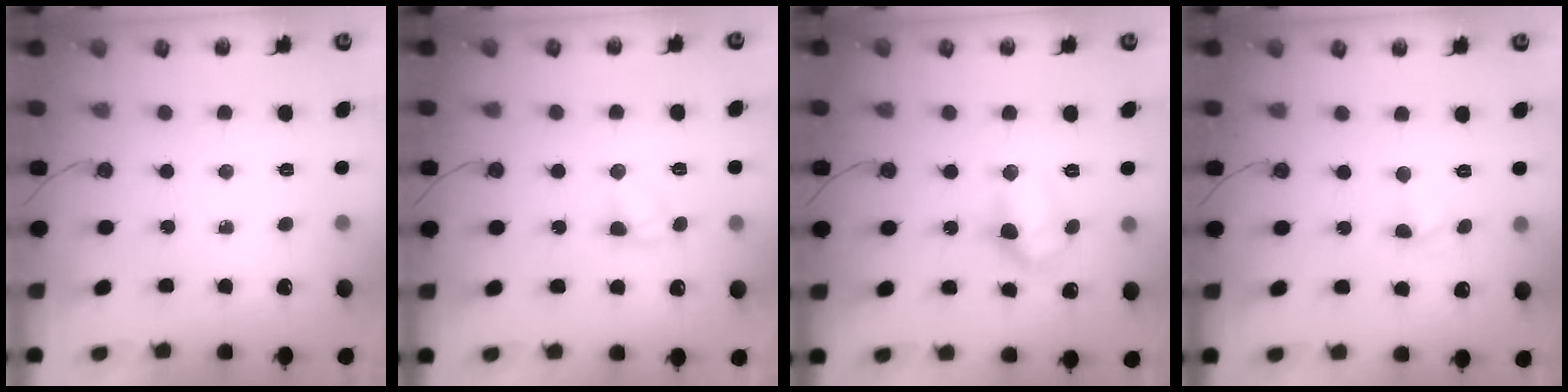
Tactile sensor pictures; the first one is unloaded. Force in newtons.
{"total": 3.9, "press": 3.9, "slide": 0.4}
{"total": 10.1, "press": 10.1, "slide": 1.2}
{"total": 3.9, "press": 3.8, "slide": 0.4}